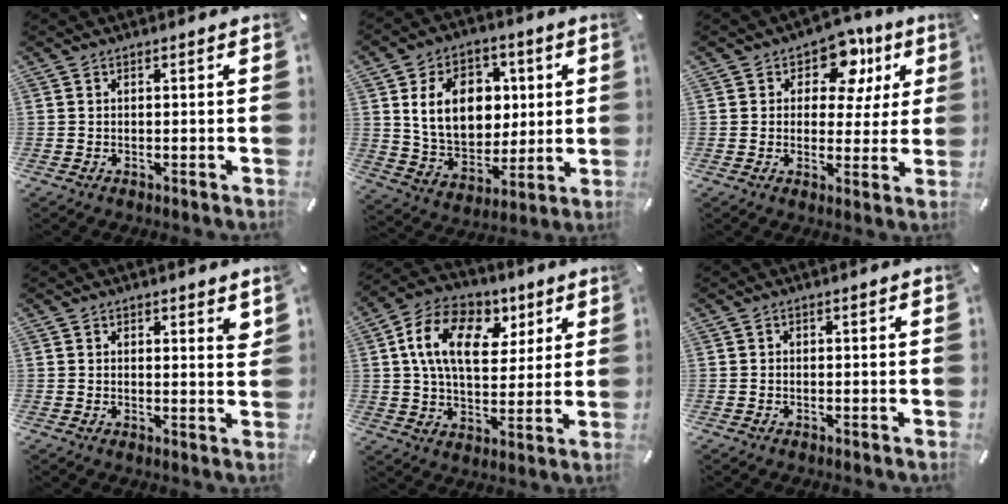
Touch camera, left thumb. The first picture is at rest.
{"total": 15.8, "force": [3.6, 12.5, 9.1], "torque": [-0.163, 0.004, 0.072]}
{"total": 11.6, "force": [5.4, 7.5, 7.0], "torque": [-0.094, -0.023, 0.093]}
{"total": 2.4, "force": [1.5, 1.2, 1.4], "torque": [0.002, -0.010, 0.021]}
{"total": 16.3, "force": [5.7, 10.9, 10.7], "torque": [-0.175, -0.002, 0.106]}
{"total": 0.0}